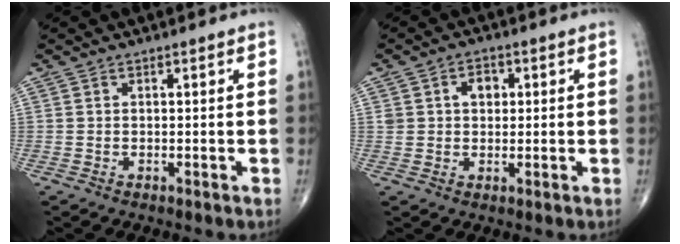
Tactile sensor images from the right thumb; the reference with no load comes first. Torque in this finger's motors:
{"motor_torque": [0.71, 0.96, 0.68, 0.17, 0.01]}